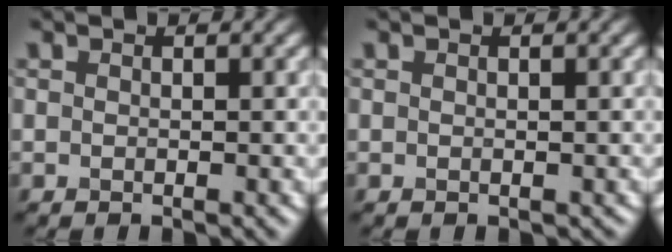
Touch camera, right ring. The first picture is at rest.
{"total": 0.0}